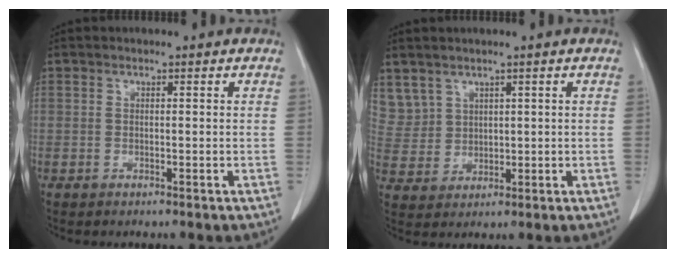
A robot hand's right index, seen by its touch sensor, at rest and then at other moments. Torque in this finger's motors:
{"motor_torque": [-0.32, 0.40, -0.03, 0.00]}